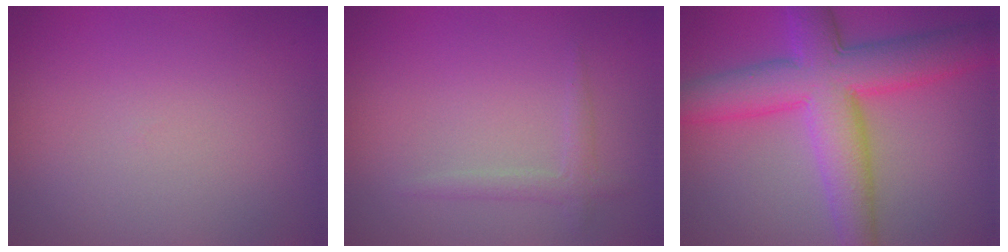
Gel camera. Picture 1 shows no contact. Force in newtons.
{"total": 1.3, "press": 1.3, "slide": 0.0}
{"total": 9.1, "press": 9.1, "slide": 0.1}